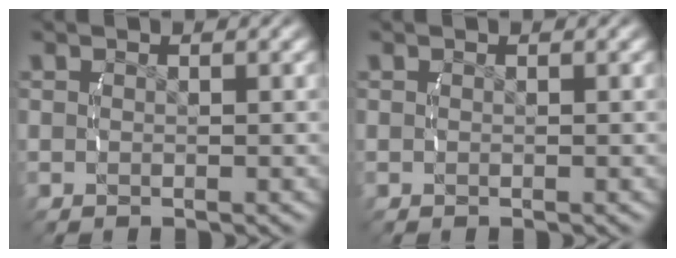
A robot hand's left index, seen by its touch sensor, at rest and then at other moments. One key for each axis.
{"total": 0.0}